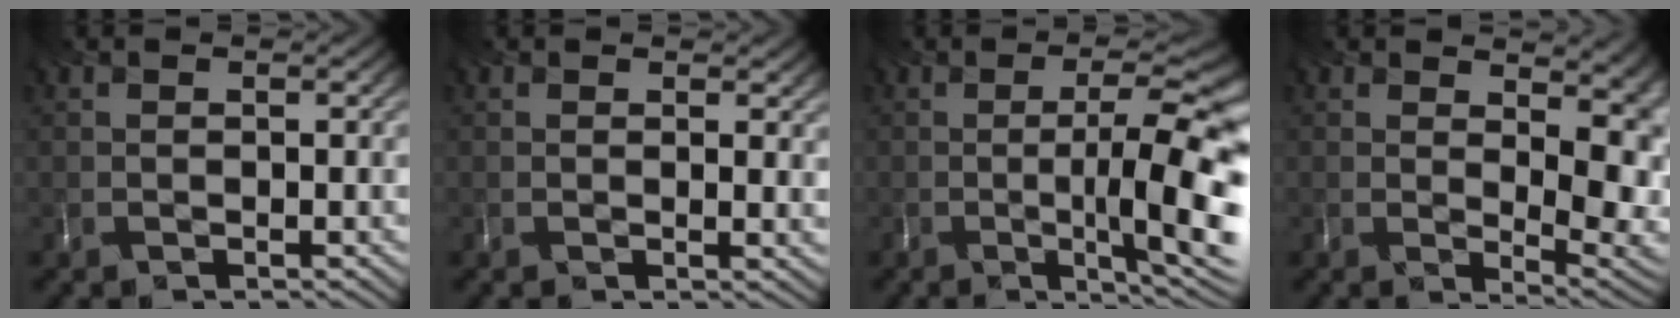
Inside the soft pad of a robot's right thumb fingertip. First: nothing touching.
{"total": 1.0, "force": [0.7, 0.2, 0.7], "torque": [-0.008, -0.003, 0.013]}
{"total": 12.5, "force": [-1.9, 2.8, 12.0], "torque": [-0.145, -0.003, -0.018]}
{"total": 10.7, "force": [3.3, 4.3, 9.2], "torque": [-0.107, 0.007, 0.062]}